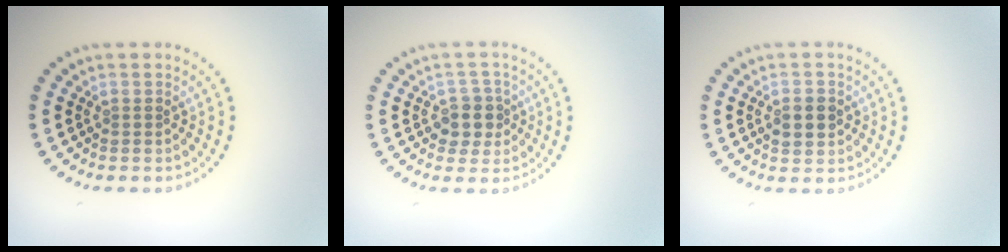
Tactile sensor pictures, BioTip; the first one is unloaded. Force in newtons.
{"total": 2.7, "press": 2.4, "slide": 1.1}
{"total": 2.3, "press": 2.3, "slide": 0.2}